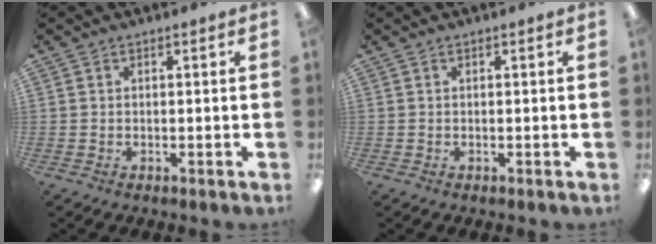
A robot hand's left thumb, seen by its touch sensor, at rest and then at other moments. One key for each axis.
{"total": 0.0}